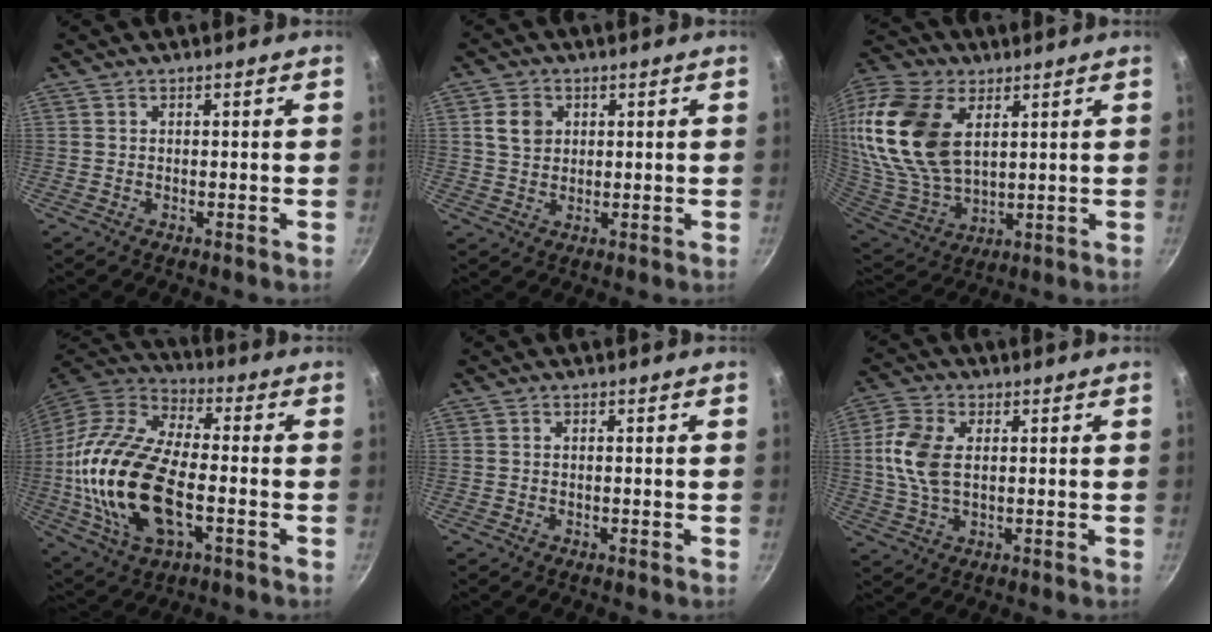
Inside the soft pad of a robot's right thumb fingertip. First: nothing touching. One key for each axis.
{"total": 5.0, "fx": 1.4, "fy": 4.0, "fz": 2.6, "tx": -0.029, "ty": 0.001, "tz": 0.026}
{"total": 23.8, "fx": 7.1, "fy": 14.6, "fz": 17.4, "tx": -0.359, "ty": -0.023, "tz": 0.141}
{"total": 23.7, "fx": -3.5, "fy": 12.2, "fz": 20.0, "tx": -0.399, "ty": 0.024, "tz": -0.070}
{"total": 0.0}
{"total": 9.2, "fx": 1.1, "fy": 5.5, "fz": 7.3, "tx": -0.151, "ty": 0.008, "tz": 0.017}